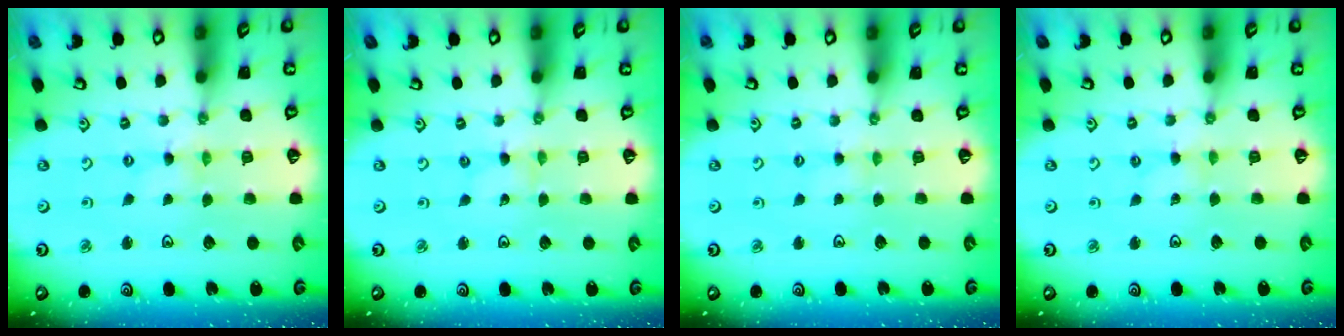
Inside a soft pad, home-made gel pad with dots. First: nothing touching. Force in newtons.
{"total": 0.0}
{"total": 1.8, "press": 1.7, "slide": 0.3}
{"total": 0.8, "press": 0.8, "slide": 0.1}